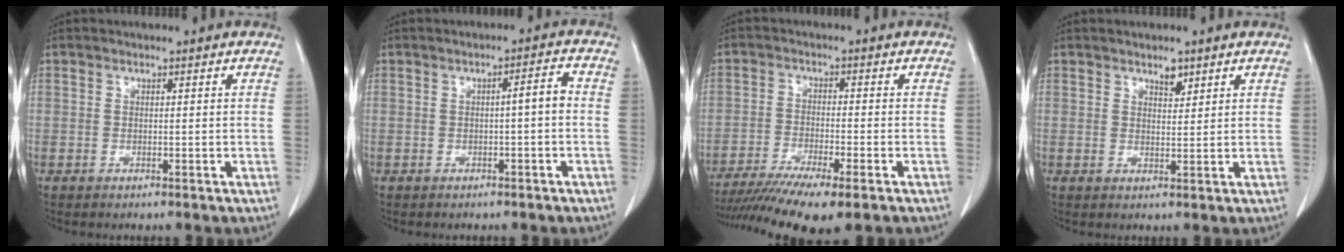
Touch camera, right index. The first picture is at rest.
{"total": 2.5, "force": [-0.4, 0.2, 2.5], "torque": [-0.033, 0.005, -0.007]}
{"total": 12.4, "force": [-9.5, 0.8, 7.9], "torque": [-0.135, -0.024, -0.153]}
{"total": 2.0, "force": [1.5, 0.8, 1.0], "torque": [-0.017, -0.004, 0.025]}